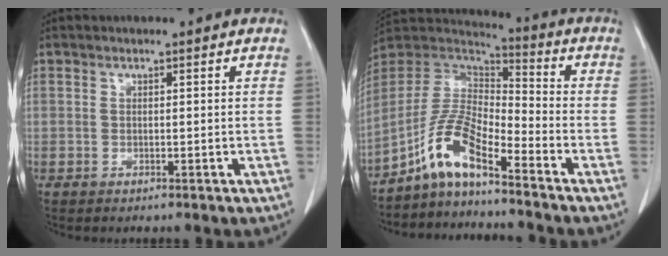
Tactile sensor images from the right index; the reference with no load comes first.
{"total": 9.7, "force": [-6.6, 1.8, 6.9], "torque": [-0.159, 0.017, -0.132]}